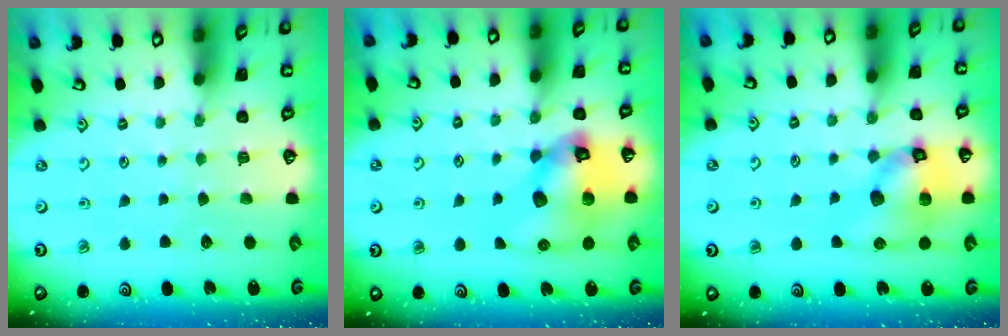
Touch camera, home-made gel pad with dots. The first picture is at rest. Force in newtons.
{"total": 14.5, "press": 14.3, "slide": 2.3}
{"total": 12.9, "press": 12.7, "slide": 1.8}